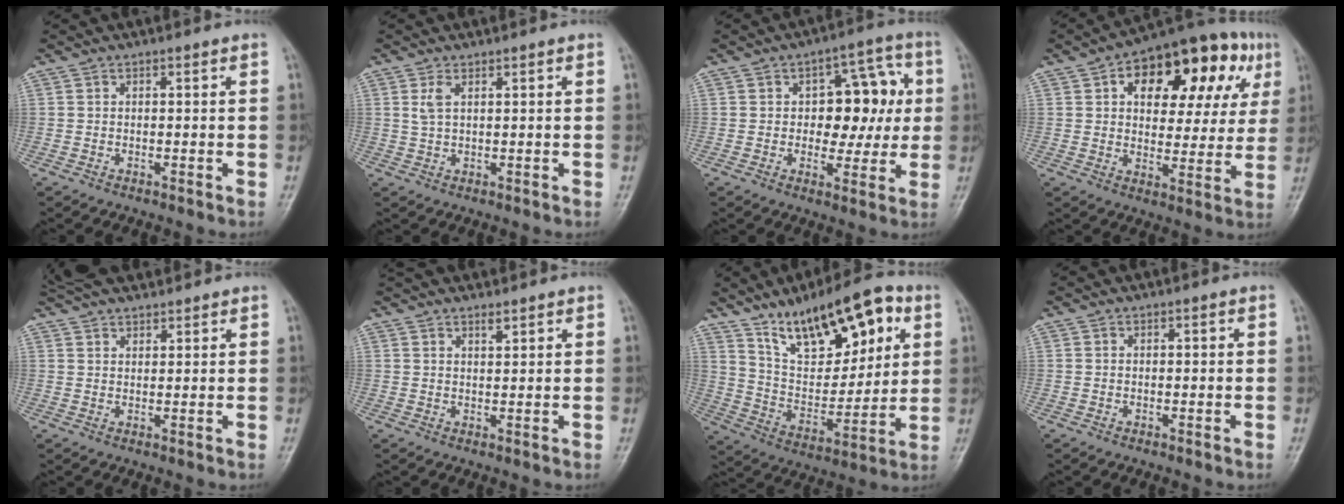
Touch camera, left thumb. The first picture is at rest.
{"total": 1.9, "force": [1.0, 0.8, 1.5], "torque": [-0.032, 0.000, 0.026]}
{"total": 12.1, "force": [1.4, 7.6, 9.3], "torque": [-0.068, 0.018, 0.019]}
{"total": 22.6, "force": [8.8, 12.3, 16.8], "torque": [-0.180, 0.021, 0.120]}
{"total": 9.2, "force": [8.1, 2.9, 3.3], "torque": [-0.041, 0.018, 0.145]}
{"total": 4.5, "force": [4.0, 1.2, 1.8], "torque": [-0.010, 0.003, 0.064]}
{"total": 21.0, "force": [11.0, 9.6, 15.0], "torque": [-0.182, -0.040, 0.192]}
{"total": 0.0}